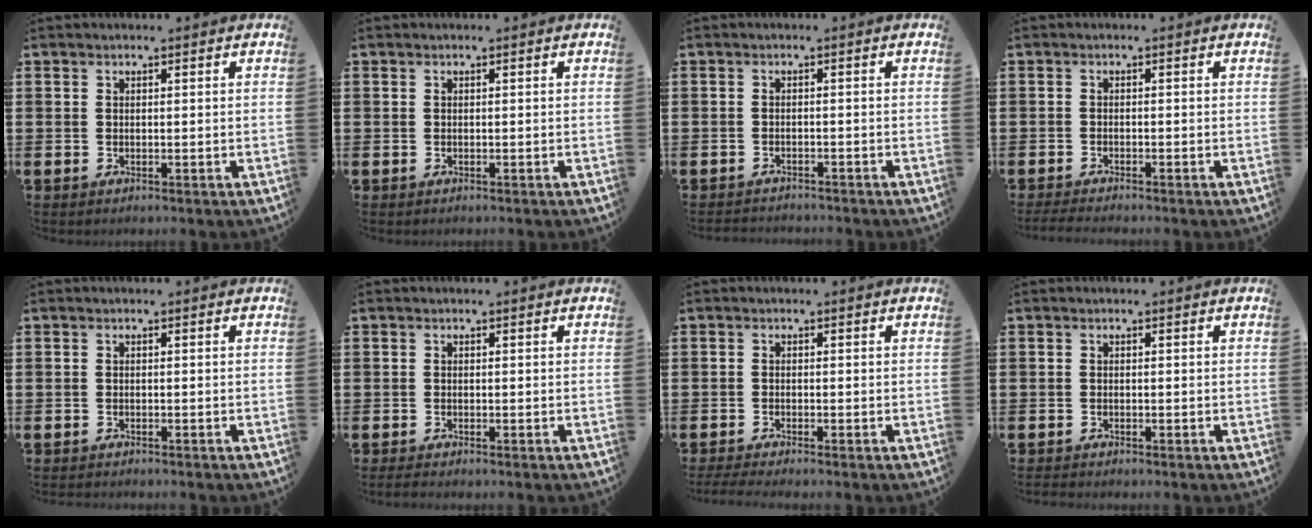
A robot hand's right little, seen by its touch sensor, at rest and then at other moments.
{"total": 0.0}
{"total": 1.2, "force": [-1.1, 0.0, -0.1], "torque": [-0.001, 0.001, -0.024]}
{"total": 1.0, "force": [-0.8, 0.0, 0.6], "torque": [-0.009, 0.000, -0.016]}
{"total": 0.0}
{"total": 0.6, "force": [-0.3, 0.0, 0.5], "torque": [-0.007, -0.001, -0.005]}
{"total": 1.1, "force": [-0.7, 0.0, 0.8], "torque": [-0.012, 0.000, -0.013]}
{"total": 0.0}